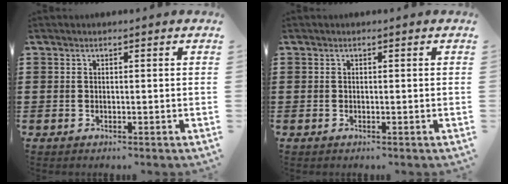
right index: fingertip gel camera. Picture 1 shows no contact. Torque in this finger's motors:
{"motor_torque": [-0.01, 0.01, 0.00, 0.00]}